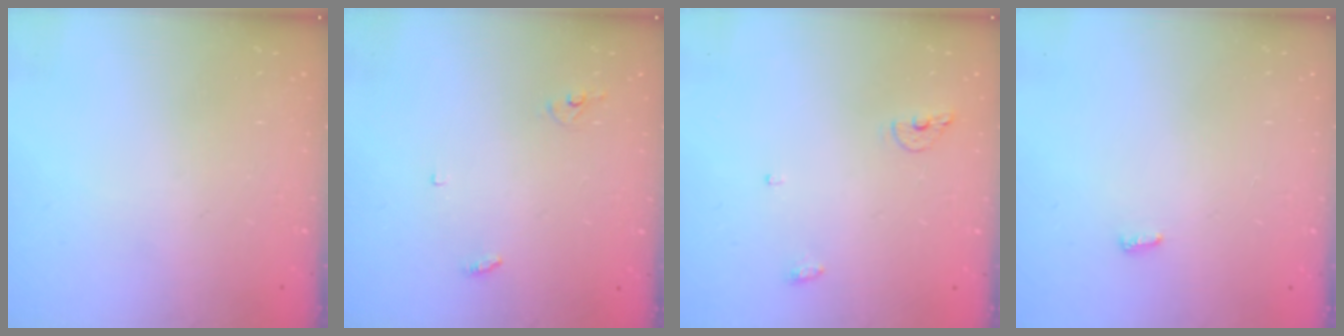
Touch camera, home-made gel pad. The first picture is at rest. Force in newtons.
{"total": 2.9, "press": 2.9, "slide": 0.2}
{"total": 5.6, "press": 5.5, "slide": 1.0}
{"total": 2.8, "press": 2.8, "slide": 0.5}